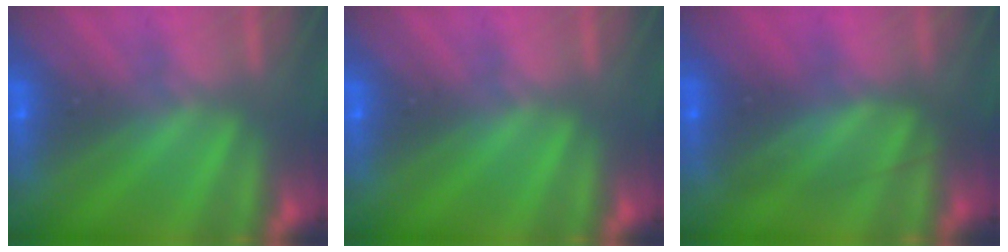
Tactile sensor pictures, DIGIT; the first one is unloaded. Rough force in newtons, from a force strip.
{"total": 0.0}
{"total": 2.4}